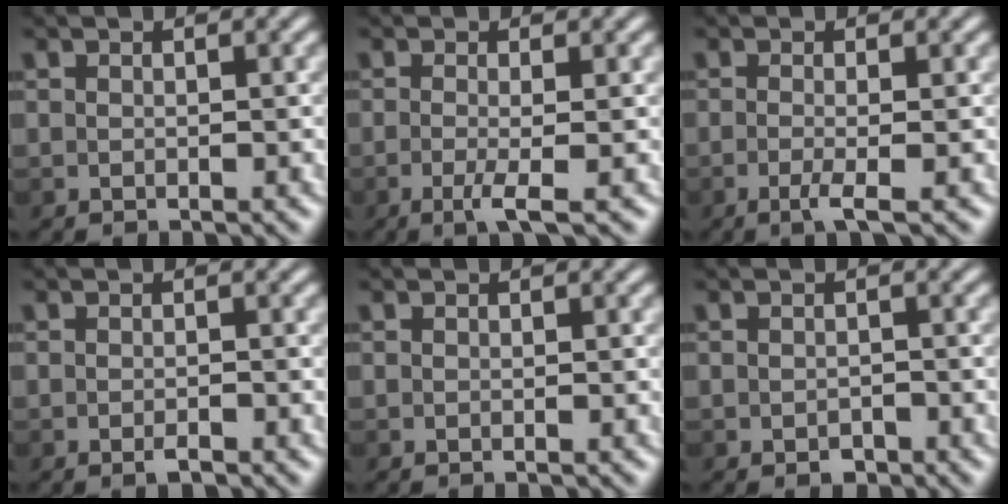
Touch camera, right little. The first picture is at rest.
{"total": 3.1, "force": [-1.5, 0.4, 2.7], "torque": [-0.060, -0.010, -0.026]}
{"total": 2.6, "force": [-1.4, 0.3, 2.2], "torque": [-0.048, -0.009, -0.024]}
{"total": 0.9, "force": [-0.7, -0.1, 0.6], "torque": [-0.010, -0.002, -0.014]}
{"total": 0.0}
{"total": 0.9, "force": [-0.8, 0.3, 0.1], "torque": [0.000, -0.001, -0.011]}